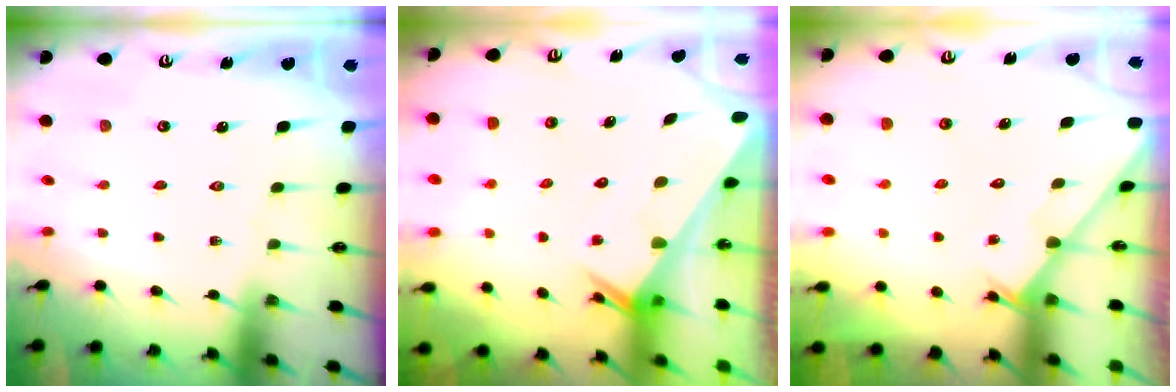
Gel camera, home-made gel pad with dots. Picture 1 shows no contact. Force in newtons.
{"total": 2.7, "press": 2.7, "slide": 0.1}
{"total": 2.2, "press": 2.2, "slide": 0.2}